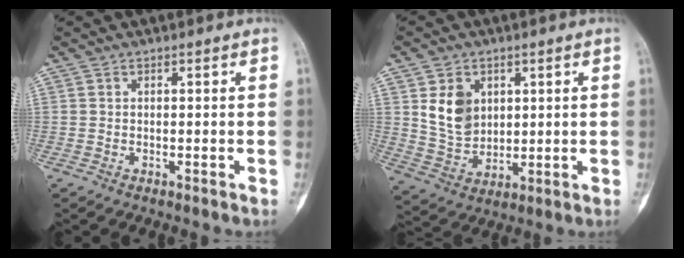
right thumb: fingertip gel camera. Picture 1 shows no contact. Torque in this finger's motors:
{"motor_torque": [0.15, 0.19, 0.31, -0.11, 0.05]}